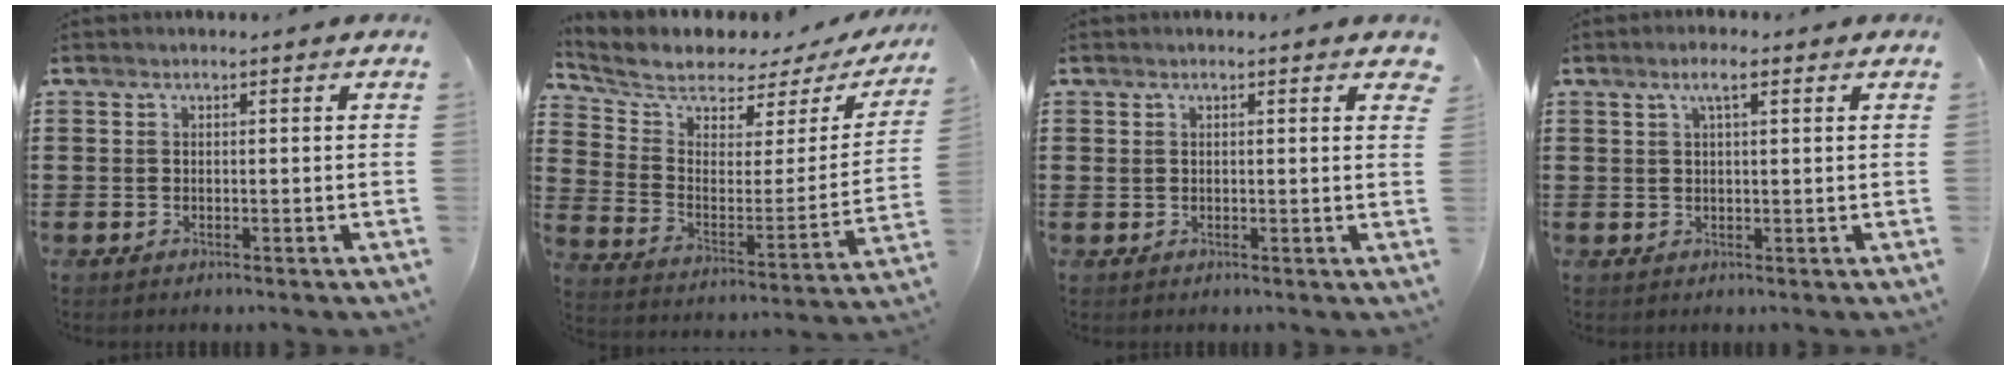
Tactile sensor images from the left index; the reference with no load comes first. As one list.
[{"total": 5.2, "force": [4.8, 1.7, 1.2], "torque": [-0.060, -0.042, 0.077]}, {"total": 1.1, "force": [0.7, 0.6, 0.7], "torque": [-0.017, 0.005, 0.012]}, {"total": 3.0, "force": [1.6, 0.5, 2.5], "torque": [-0.053, 0.006, 0.027]}]